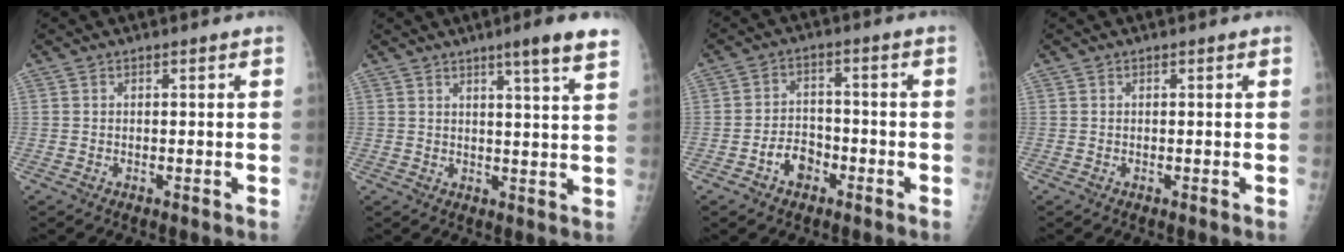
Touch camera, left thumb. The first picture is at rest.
{"total": 7.9, "force": [5.3, -0.1, 5.9], "torque": [-0.077, -0.025, 0.064]}
{"total": 5.4, "force": [-2.7, 3.9, 2.6], "torque": [-0.024, 0.028, -0.048]}
{"total": 0.0}